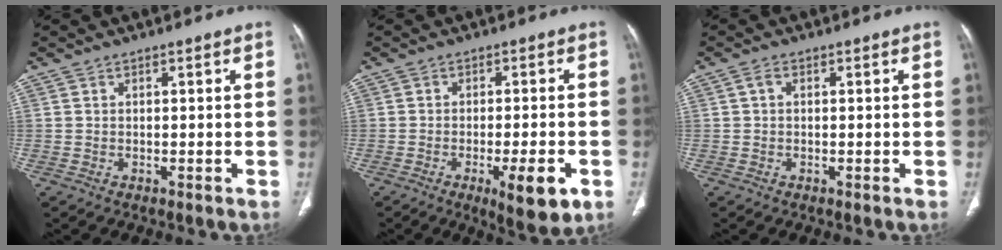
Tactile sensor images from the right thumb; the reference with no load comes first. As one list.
[{"total": 8.9, "force": [-3.6, 2.2, 7.9], "torque": [-0.111, -0.003, -0.046]}, {"total": 1.1, "force": [0.1, 0.7, 0.8], "torque": [-0.013, 0.005, -0.001]}]